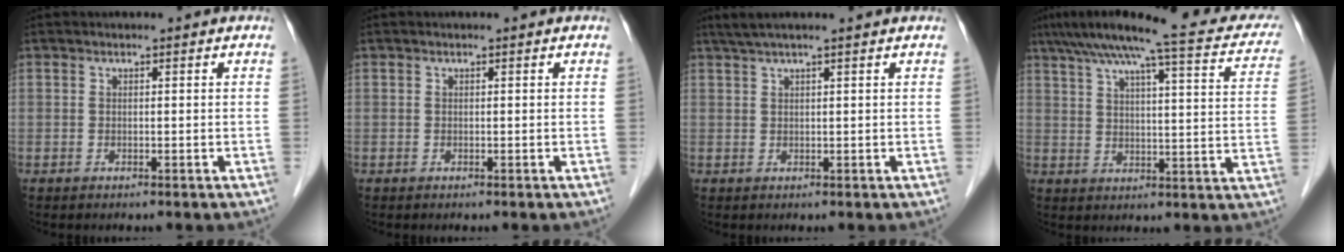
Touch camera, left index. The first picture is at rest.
{"total": 0.0}
{"total": 5.2, "force": [4.2, -0.6, 3.0], "torque": [-0.048, 0.031, 0.071]}
{"total": 22.0, "force": [17.9, 3.4, 12.4], "torque": [-0.186, 0.026, 0.218]}